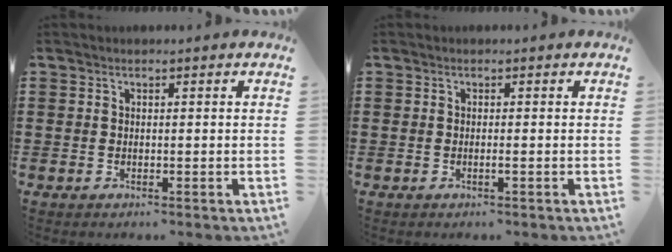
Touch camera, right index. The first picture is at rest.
{"total": 0.6, "force": [-0.2, -0.1, 0.6], "torque": [-0.010, -0.004, -0.003]}